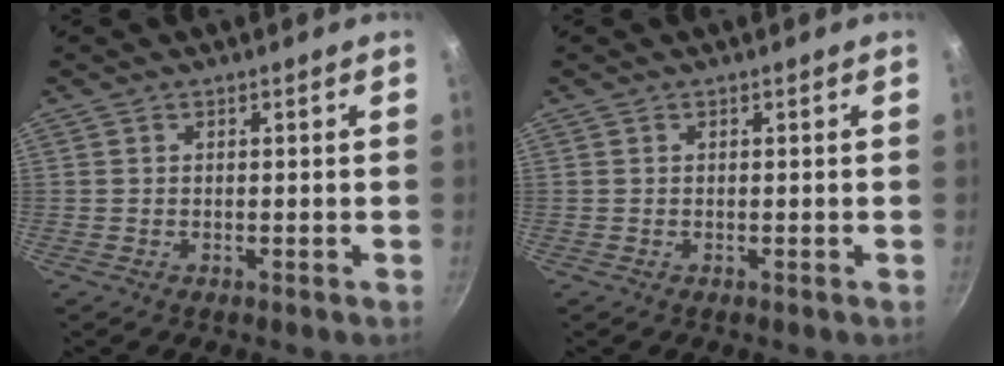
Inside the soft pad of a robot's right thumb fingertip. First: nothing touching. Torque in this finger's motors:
{"motor_torque": [0.00, 0.00, 0.02, -0.02, 0.00]}